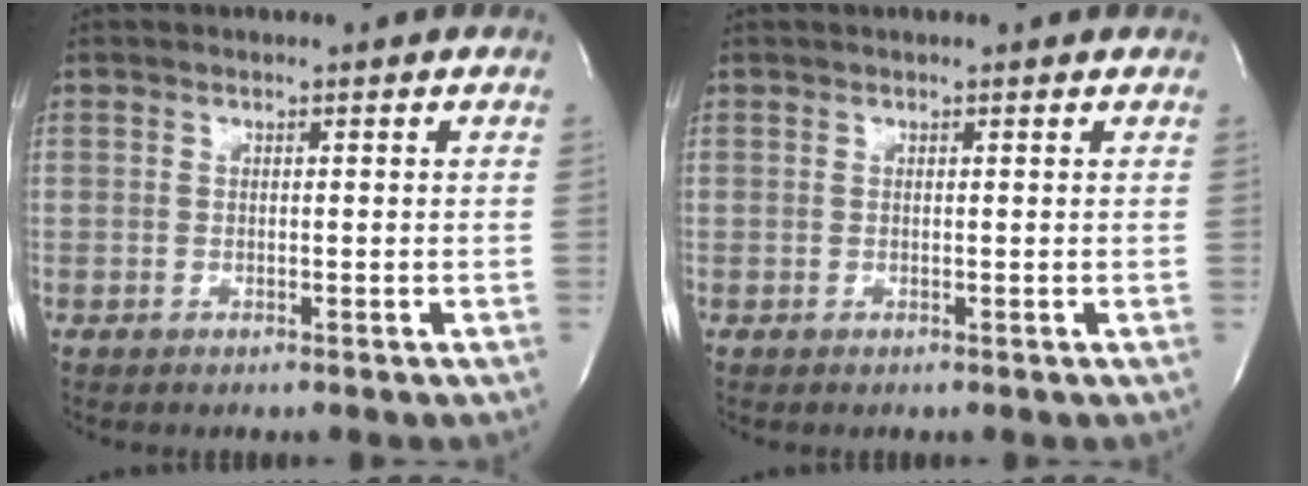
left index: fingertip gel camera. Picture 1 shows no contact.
{"total": 1.4, "force": [1.3, 0.1, 0.6], "torque": [-0.010, 0.015, 0.015]}